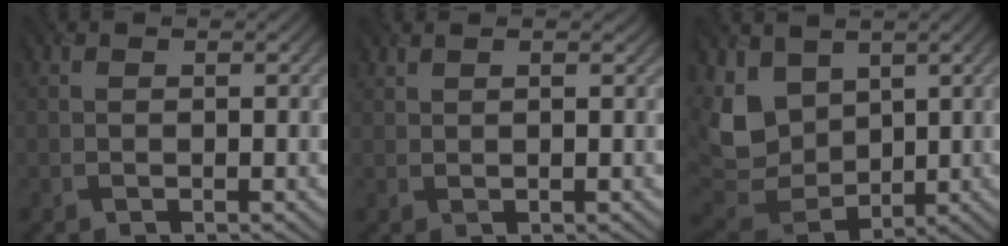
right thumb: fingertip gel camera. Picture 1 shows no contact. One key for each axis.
{"total": 1.0, "fx": 0.7, "fy": 0.1, "fz": 0.6, "tx": -0.018, "ty": 0.001, "tz": 0.015}
{"total": 9.8, "fx": 3.5, "fy": 7.2, "fz": 5.6, "tx": -0.170, "ty": -0.012, "tz": 0.073}